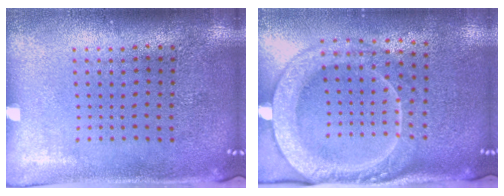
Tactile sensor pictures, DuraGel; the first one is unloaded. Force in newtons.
{"total": 2.4, "press": 2.2, "slide": 1.1}